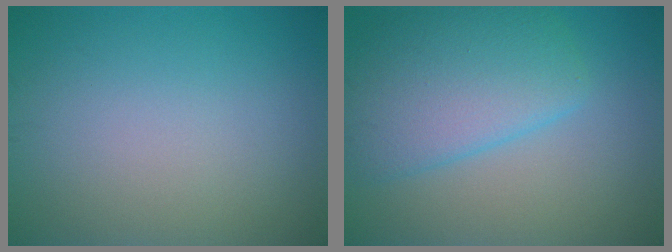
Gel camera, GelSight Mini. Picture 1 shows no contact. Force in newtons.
{"total": 6.2, "press": 6.2, "slide": 0.2}